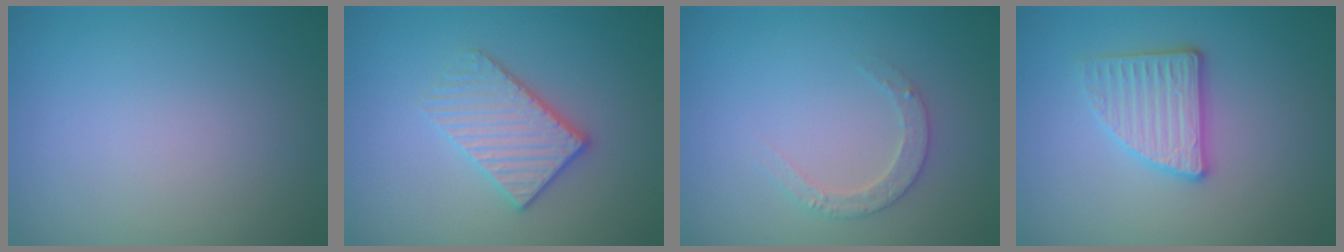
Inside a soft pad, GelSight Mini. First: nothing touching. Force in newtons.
{"total": 3.6, "press": 3.1, "slide": 1.7}
{"total": 2.1, "press": 2.1, "slide": 0.3}
{"total": 3.3, "press": 3.0, "slide": 1.4}